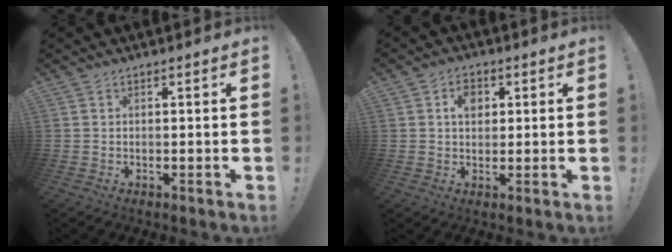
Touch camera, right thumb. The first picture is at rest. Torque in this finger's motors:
{"motor_torque": [0.68, 0.59, 0.02, -0.01, -0.01]}